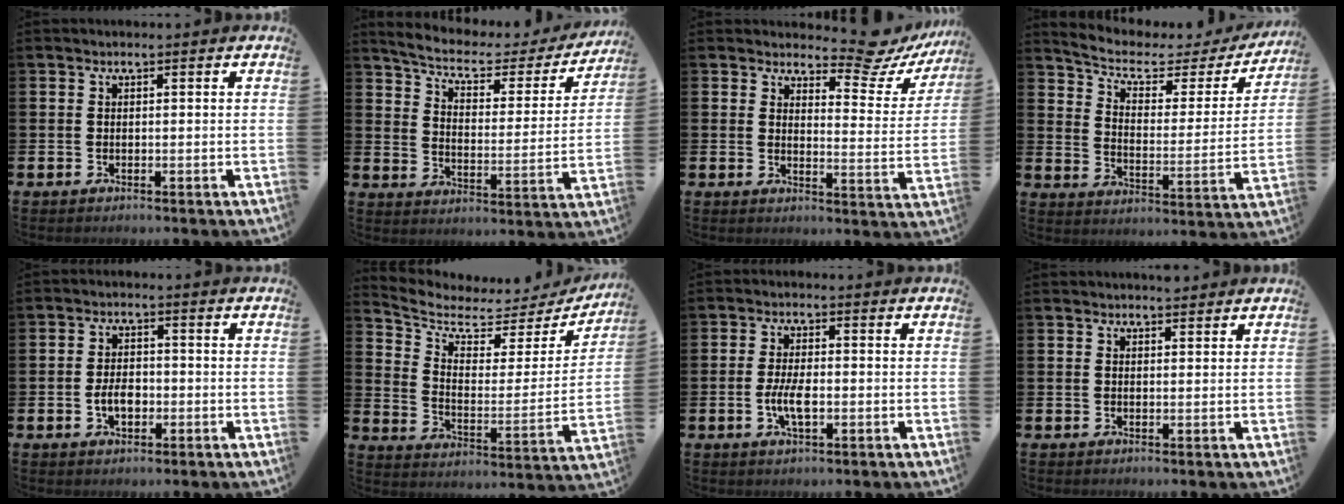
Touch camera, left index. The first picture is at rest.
{"total": 6.2, "force": [5.4, 2.0, 2.5], "torque": [-0.070, -0.037, 0.084]}
{"total": 7.1, "force": [6.3, 2.2, 2.4], "torque": [-0.032, -0.051, 0.100]}
{"total": 5.5, "force": [4.6, 2.2, 2.2], "torque": [-0.074, -0.032, 0.069]}
{"total": 3.5, "force": [-0.9, 2.2, 2.6], "torque": [-0.038, 0.000, -0.020]}
{"total": 5.4, "force": [4.6, 2.4, 1.6], "torque": [-0.066, -0.041, 0.070]}
{"total": 4.0, "force": [-0.8, 1.5, 3.6], "torque": [-0.067, -0.001, -0.018]}
{"total": 1.9, "force": [1.9, 0.3, 0.1], "torque": [0.004, -0.004, 0.033]}